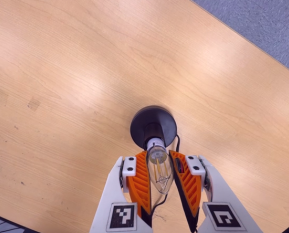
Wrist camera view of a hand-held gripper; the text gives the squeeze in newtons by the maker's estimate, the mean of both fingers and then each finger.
{"total": 12.8, "left": 13.6, "right": 12.0}